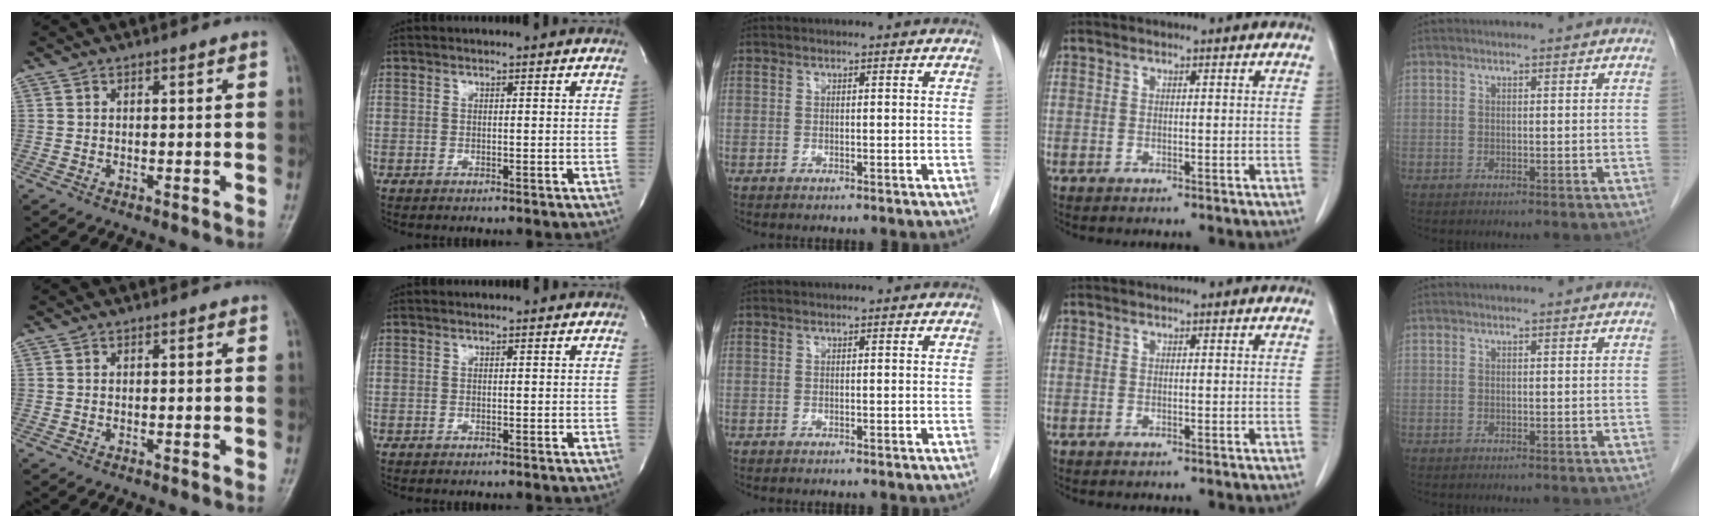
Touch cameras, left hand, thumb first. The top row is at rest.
{}